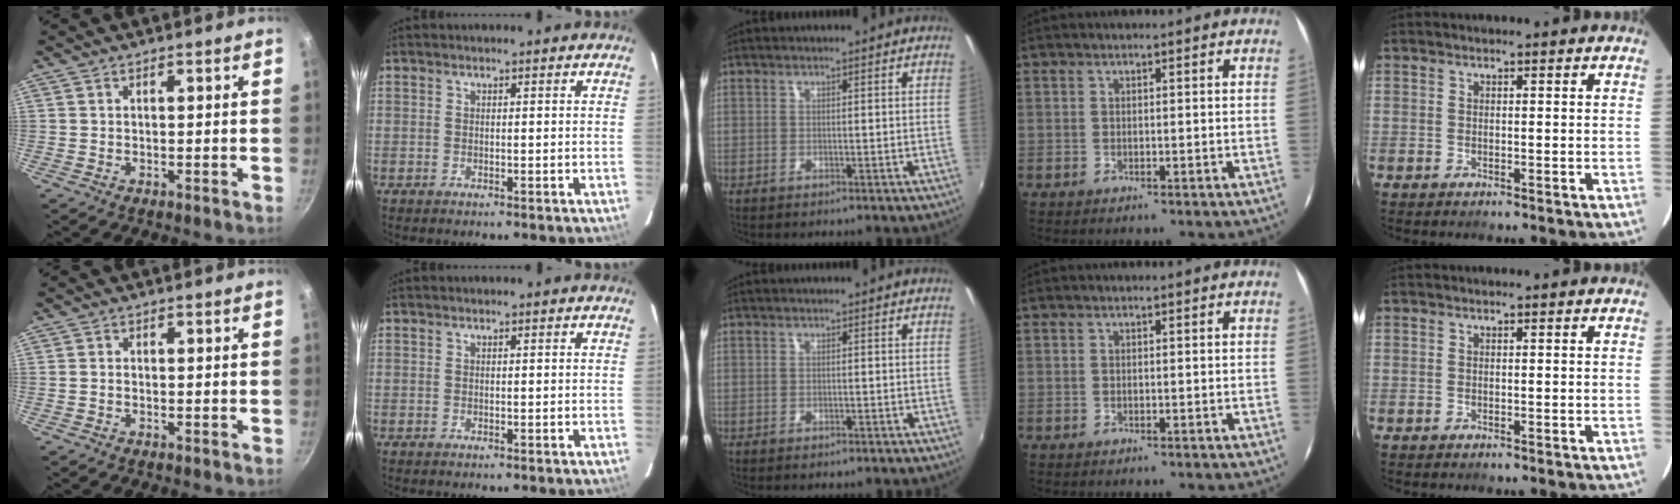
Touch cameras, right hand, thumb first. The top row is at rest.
{"thumb": {"total": 0.7, "force": [-0.3, 0.5, 0.3], "torque": [-0.006, 0.003, -0.008]}, "middle": {"total": 0.8, "force": [-0.6, 0.5, 0.3], "torque": [-0.005, -0.002, -0.010]}}